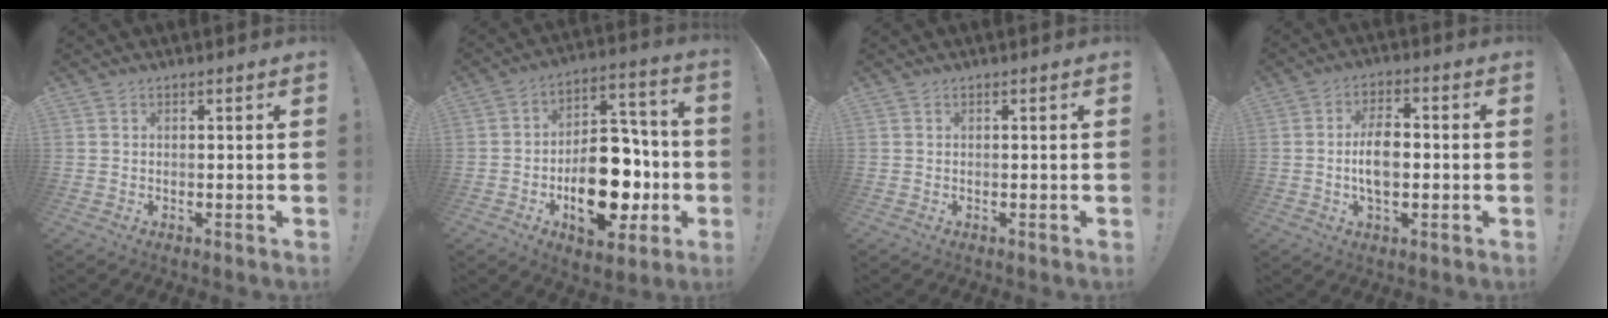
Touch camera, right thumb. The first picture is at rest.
{"total": 21.5, "force": [-6.6, 13.2, 15.7], "torque": [-0.219, 0.048, -0.086]}
{"total": 0.0}
{"total": 8.6, "force": [-0.9, 4.8, 7.1], "torque": [-0.126, 0.004, -0.019]}